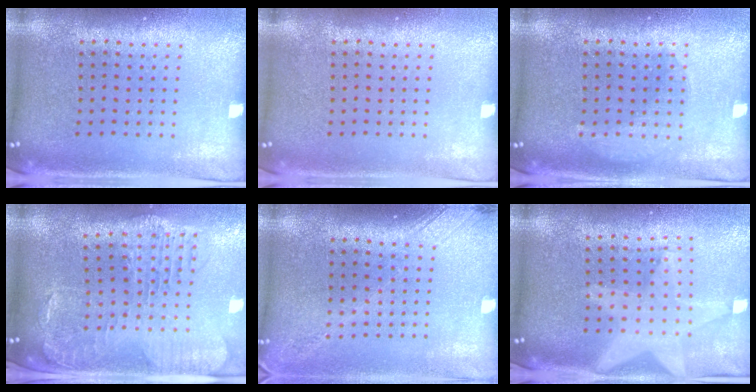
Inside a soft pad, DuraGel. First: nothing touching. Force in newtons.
{"total": 0.0}
{"total": 1.7, "press": 1.7, "slide": 0.4}
{"total": 1.9, "press": 1.8, "slide": 0.7}
{"total": 1.8, "press": 1.4, "slide": 1.2}
{"total": 2.2, "press": 1.8, "slide": 1.3}